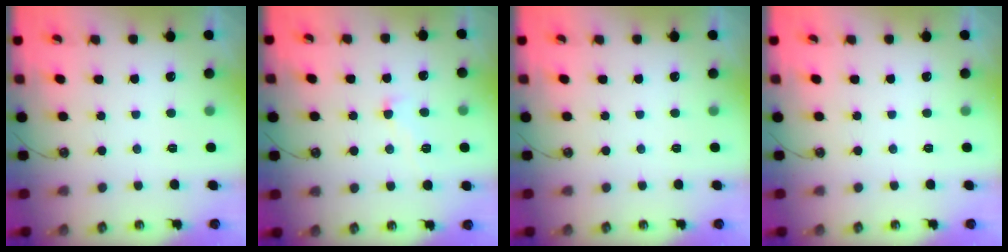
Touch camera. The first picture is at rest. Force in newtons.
{"total": 0.7, "press": 0.0, "slide": 0.7}
{"total": 0.0}
{"total": 0.0}